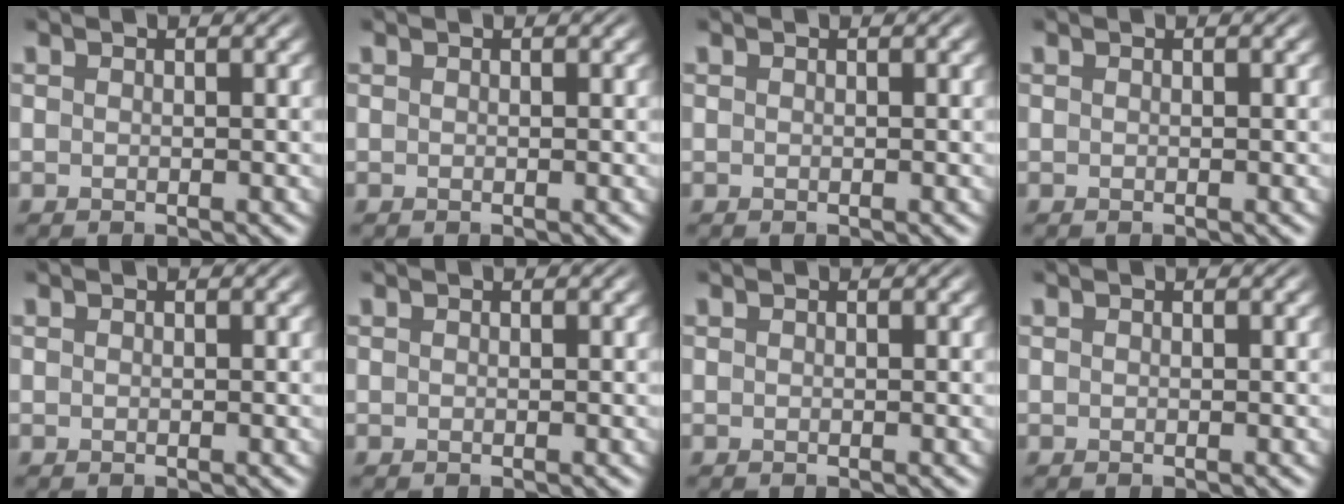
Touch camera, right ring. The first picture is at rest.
{"total": 0.0}
{"total": 0.0}
{"total": 0.0}
{"total": 0.0}
{"total": 0.0}
{"total": 0.0}
{"total": 0.0}